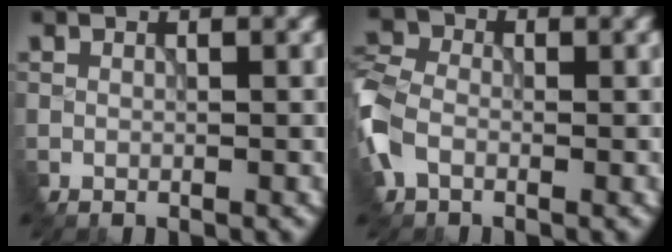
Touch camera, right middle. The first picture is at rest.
{"total": 4.5, "force": [-1.8, 3.1, 2.7], "torque": [-0.077, 0.005, -0.057]}